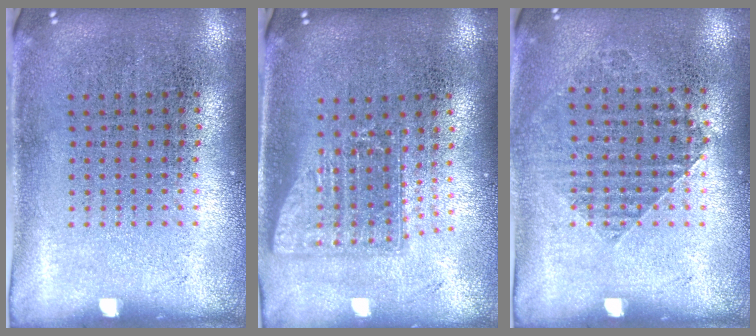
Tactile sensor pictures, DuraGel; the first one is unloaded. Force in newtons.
{"total": 1.7, "press": 1.3, "slide": 1.0}
{"total": 0.9, "press": 0.9, "slide": 0.1}